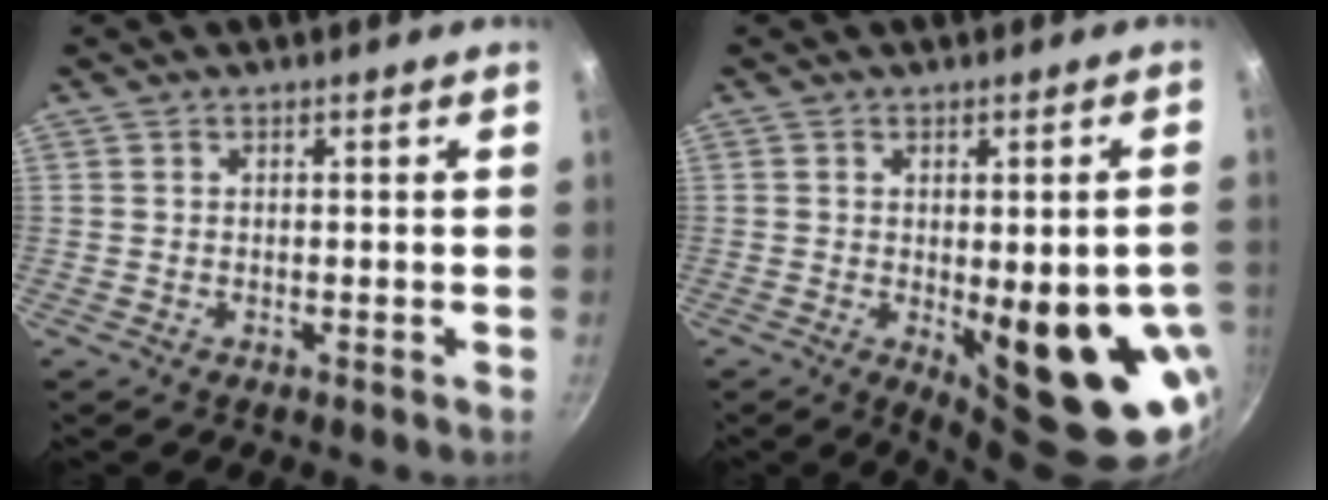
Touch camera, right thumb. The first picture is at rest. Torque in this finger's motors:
{"motor_torque": [2.54, 2.46, 2.06, -0.71, 0.20]}